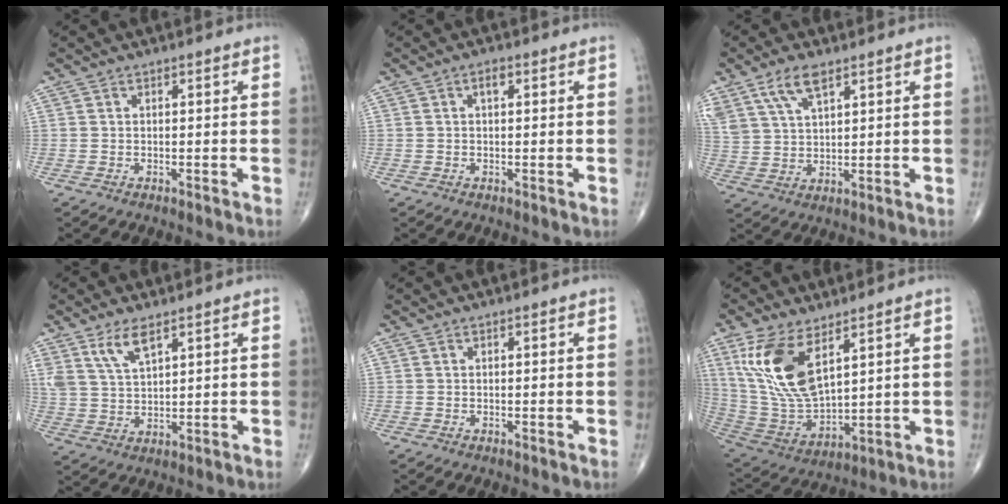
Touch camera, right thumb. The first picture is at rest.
{"total": 1.5, "force": [0.4, 0.6, 1.3], "torque": [-0.020, 0.001, 0.004]}
{"total": 8.0, "force": [5.0, 3.3, 5.3], "torque": [-0.105, -0.012, 0.104]}
{"total": 6.3, "force": [4.0, 2.3, 4.3], "torque": [-0.083, -0.019, 0.085]}
{"total": 0.0}
{"total": 16.0, "force": [7.2, 7.2, 12.2], "torque": [-0.240, -0.031, 0.158]}